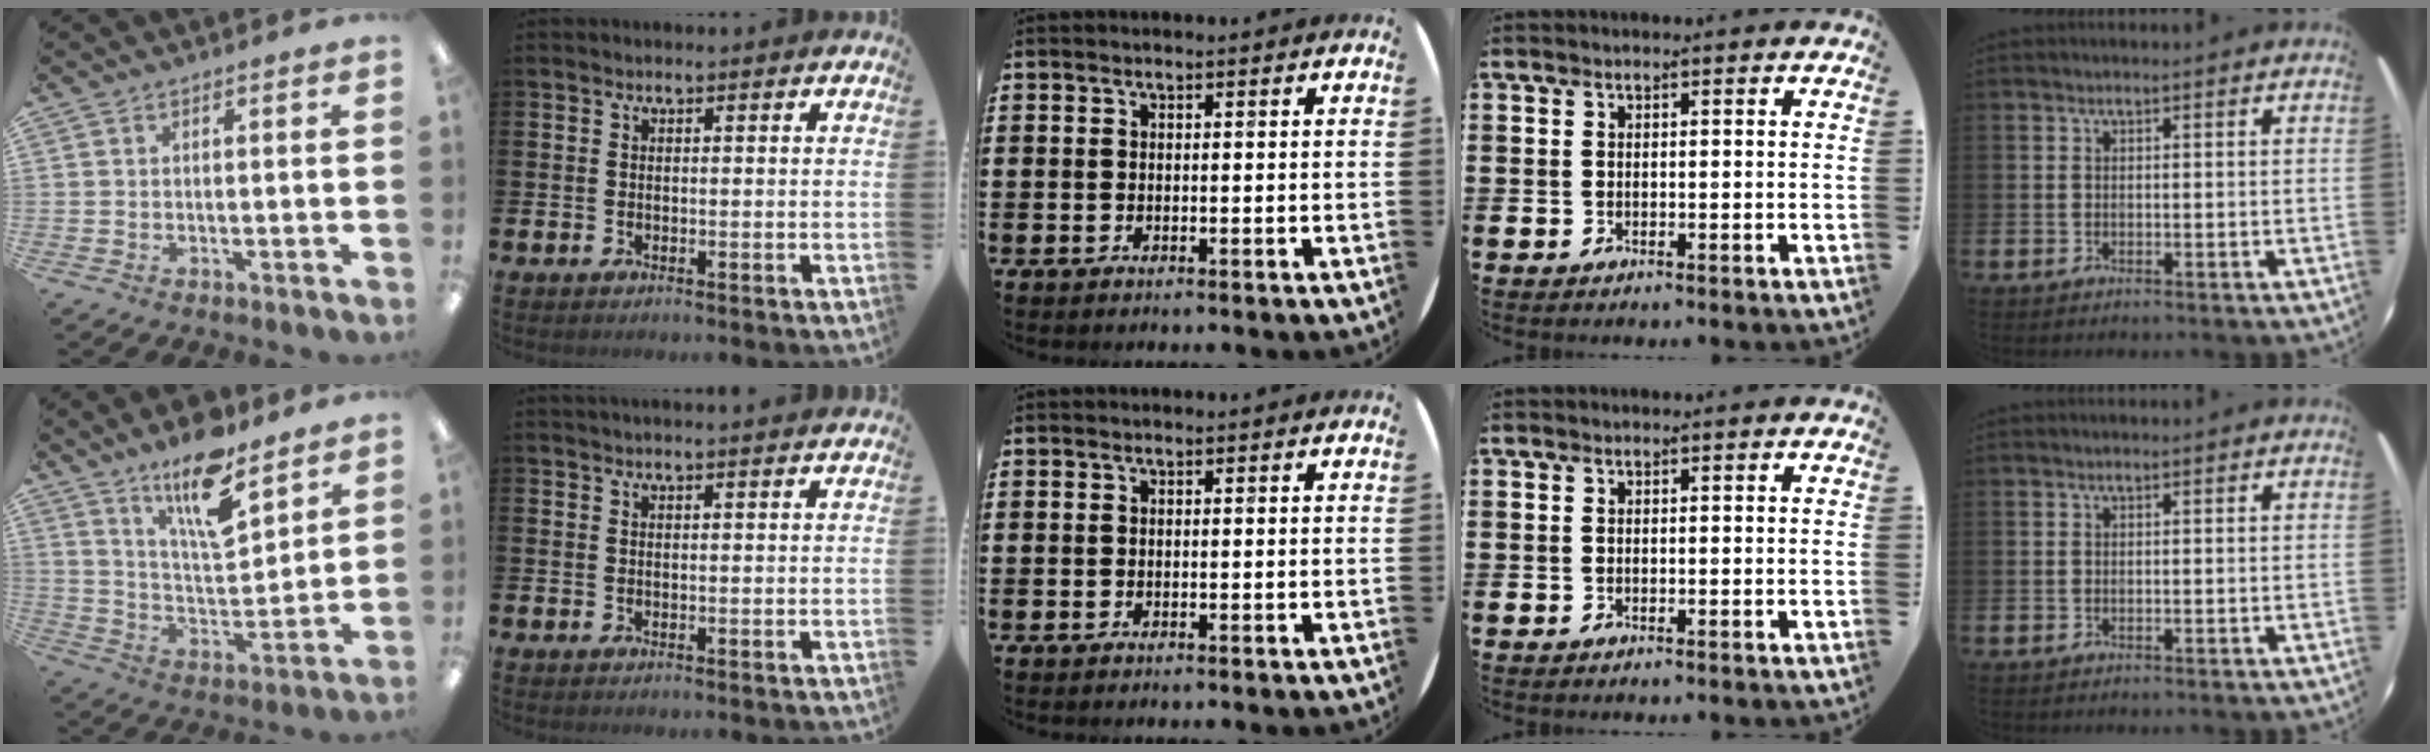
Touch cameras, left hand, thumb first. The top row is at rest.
{"thumb": {"total": 15.8, "force": [11.3, 4.8, 9.9], "torque": [-0.161, -0.065, 0.187]}, "index": {"total": 1.3, "force": [1.3, -0.2, 0.2], "torque": [-0.003, -0.003, 0.024]}}